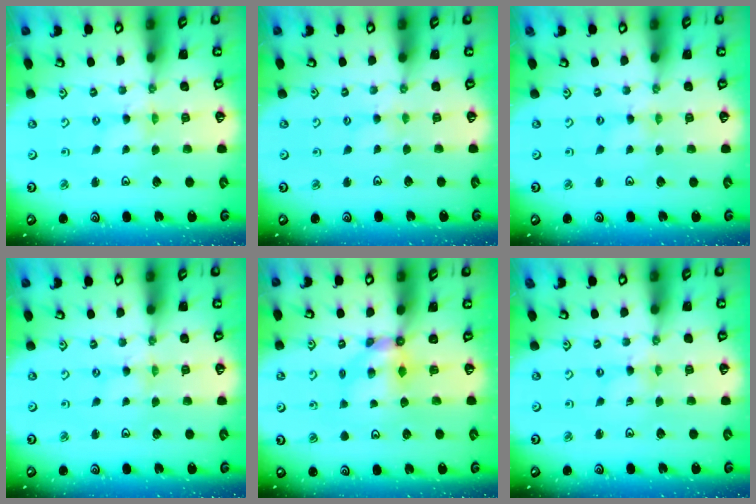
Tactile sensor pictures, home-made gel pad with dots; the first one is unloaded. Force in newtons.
{"total": 1.3, "press": 1.3, "slide": 0.3}
{"total": 0.0}
{"total": 0.0}
{"total": 5.4, "press": 5.4, "slide": 0.4}
{"total": 0.7, "press": 0.7, "slide": 0.1}